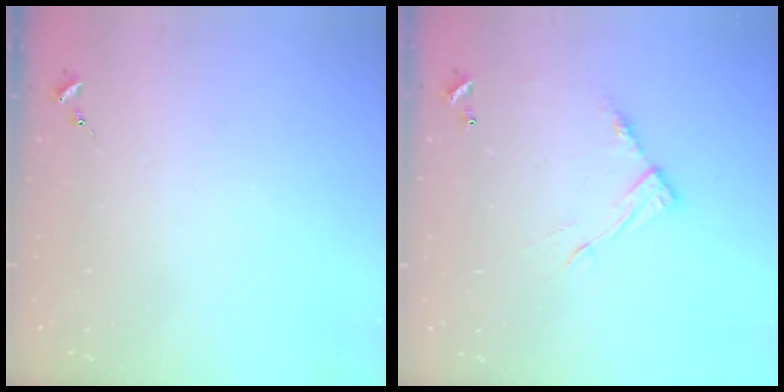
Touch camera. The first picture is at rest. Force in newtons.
{"total": 10.0, "press": 10.0, "slide": 0.5}